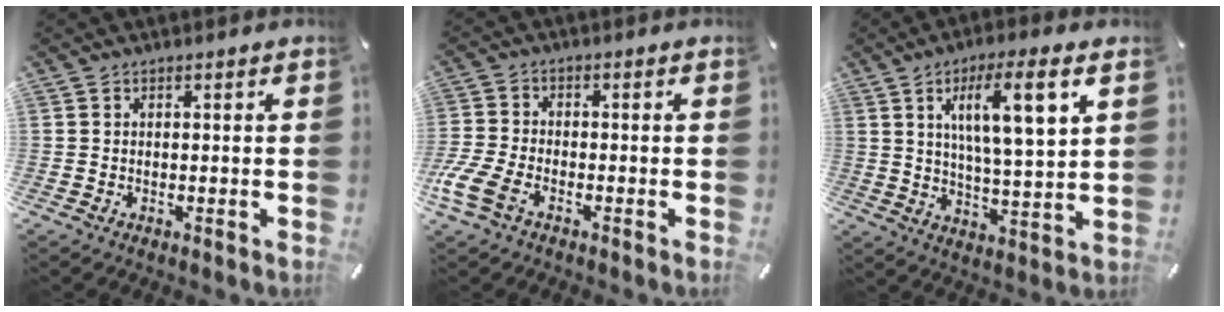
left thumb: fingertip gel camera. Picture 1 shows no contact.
{"total": 6.8, "force": [-3.6, 3.6, 4.5], "torque": [-0.122, -0.003, -0.073]}
{"total": 12.8, "force": [6.0, 3.0, 10.9], "torque": [-0.181, -0.011, 0.094]}